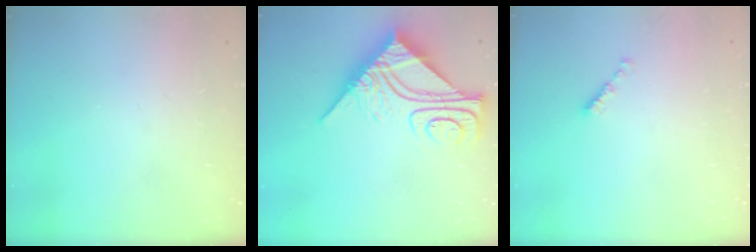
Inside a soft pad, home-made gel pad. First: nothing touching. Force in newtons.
{"total": 14.7, "press": 14.7, "slide": 1.2}
{"total": 0.7, "press": 0.5, "slide": 0.4}